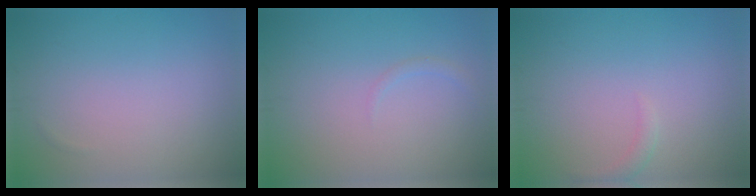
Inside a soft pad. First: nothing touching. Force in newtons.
{"total": 0.6, "press": 0.6, "slide": 0.1}
{"total": 1.0, "press": 1.0, "slide": 0.1}